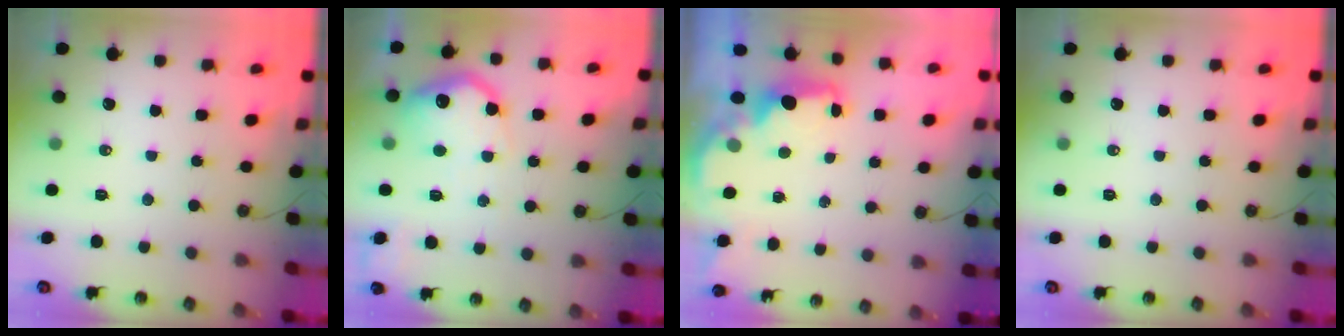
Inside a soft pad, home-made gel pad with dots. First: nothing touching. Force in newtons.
{"total": 15.8, "press": 15.8, "slide": 0.9}
{"total": 2.2, "press": 2.1, "slide": 0.8}
{"total": 0.0}